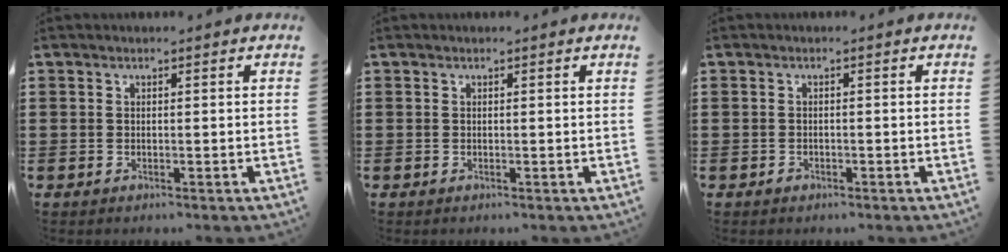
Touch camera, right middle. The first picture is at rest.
{"total": 0.0}
{"total": 0.7, "force": [-0.5, 0.4, 0.3], "torque": [-0.006, 0.000, -0.010]}